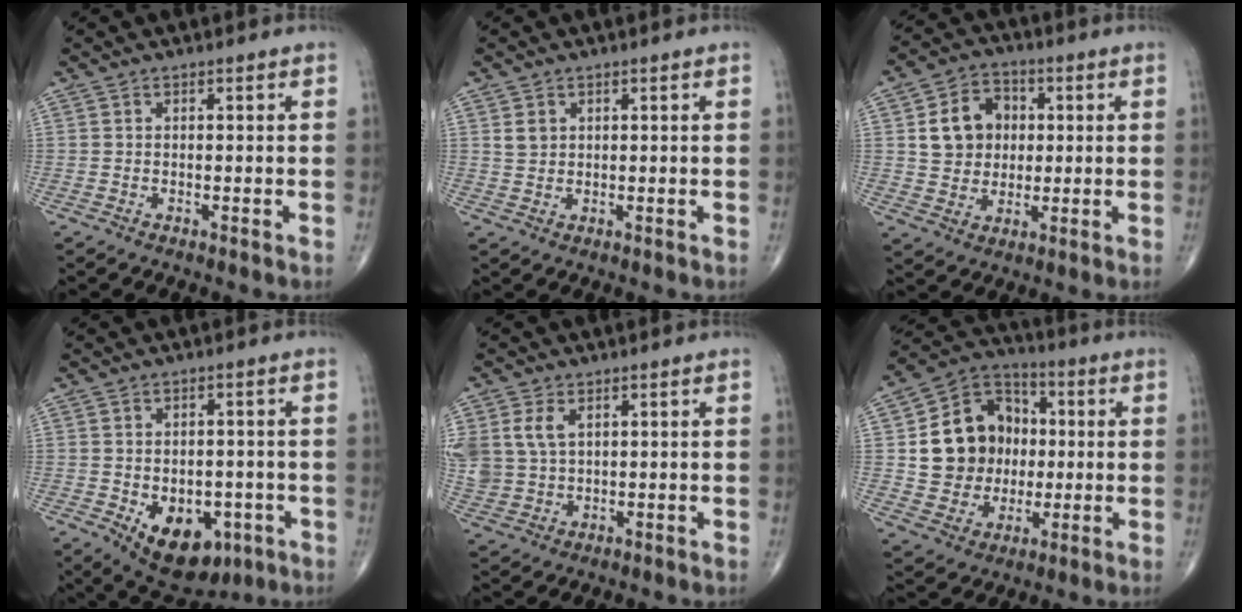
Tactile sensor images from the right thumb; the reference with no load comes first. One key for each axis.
{"total": 2.1, "fx": 0.9, "fy": 1.7, "fz": 1.0, "tx": -0.014, "ty": -0.005, "tz": 0.022}
{"total": 10.3, "fx": 1.8, "fy": 8.7, "fz": 5.3, "tx": -0.053, "ty": 0.005, "tz": 0.028}
{"total": 12.6, "fx": -5.0, "fy": 8.0, "fz": 8.4, "tx": -0.092, "ty": 0.009, "tz": -0.056}
{"total": 8.7, "fx": 2.7, "fy": 6.0, "fz": 5.6, "tx": -0.129, "ty": -0.001, "tz": 0.066}
{"total": 16.6, "fx": 1.0, "fy": 14.2, "fz": 8.4, "tx": -0.096, "ty": 0.021, "tz": 0.025}